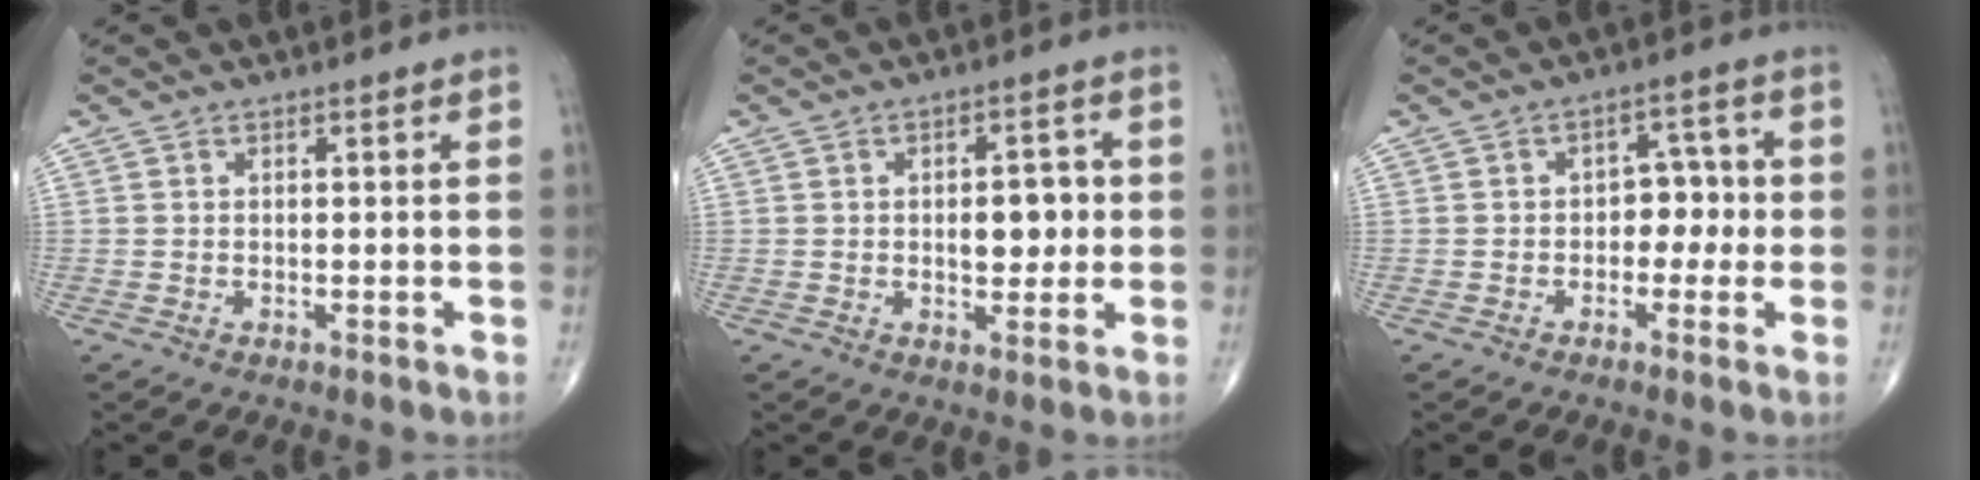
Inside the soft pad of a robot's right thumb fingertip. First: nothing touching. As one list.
[{"total": 6.4, "force": [0.2, 3.5, 5.3], "torque": [-0.050, 0.003, 0.003]}, {"total": 5.3, "force": [-0.7, 3.8, 3.7], "torque": [-0.013, 0.020, -0.019]}]